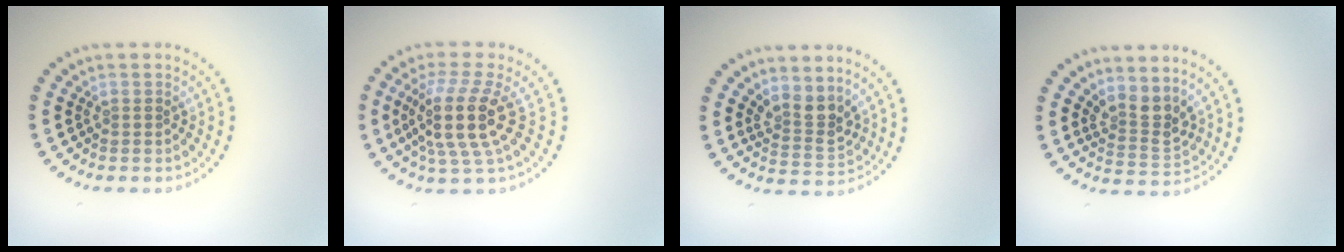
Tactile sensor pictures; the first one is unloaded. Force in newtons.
{"total": 5.0, "press": 3.9, "slide": 3.2}
{"total": 2.7, "press": 2.1, "slide": 1.6}
{"total": 2.8, "press": 2.0, "slide": 2.0}